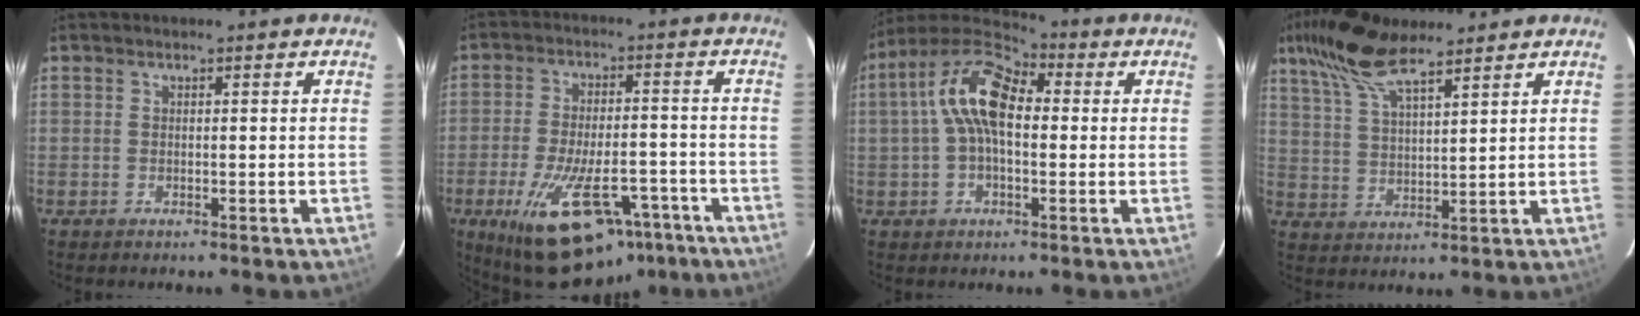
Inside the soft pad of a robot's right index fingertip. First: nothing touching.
{"total": 20.1, "force": [-12.0, 9.2, 13.3], "torque": [-0.247, -0.014, -0.173]}
{"total": 12.7, "force": [1.5, 6.4, 10.9], "torque": [-0.209, 0.030, 0.016]}
{"total": 12.2, "force": [8.6, 3.8, 7.8], "torque": [-0.156, 0.030, 0.165]}